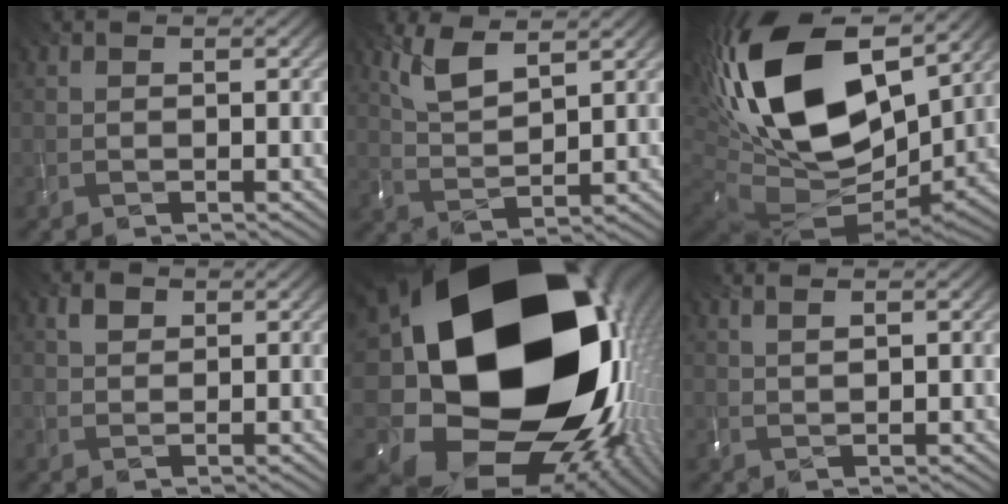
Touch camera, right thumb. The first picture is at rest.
{"total": 5.2, "force": [3.0, 1.2, 4.0], "torque": [-0.097, -0.001, 0.070]}
{"total": 20.7, "force": [6.0, 11.9, 15.8], "torque": [-0.354, 0.006, 0.118]}
{"total": 0.6, "force": [0.4, 0.3, 0.3], "torque": [-0.006, 0.001, 0.013]}
{"total": 23.3, "force": [1.6, 17.5, 15.3], "torque": [-0.283, -0.107, 0.049]}
{"total": 1.4, "force": [0.7, -0.2, 1.2], "torque": [-0.012, -0.001, 0.017]}